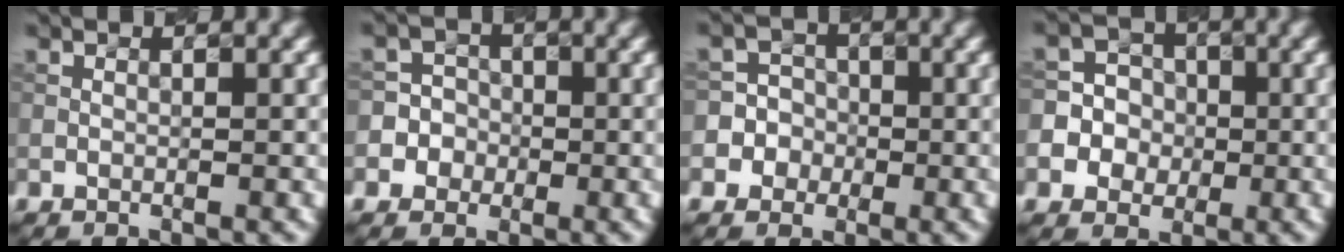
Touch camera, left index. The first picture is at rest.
{"total": 5.0, "force": [-1.6, 4.7, 0.6], "torque": [0.008, 0.021, -0.053]}
{"total": 5.5, "force": [-1.6, 5.2, 0.6], "torque": [0.005, 0.023, -0.056]}
{"total": 9.0, "force": [-1.9, 8.6, 1.8], "torque": [-0.059, 0.005, -0.049]}